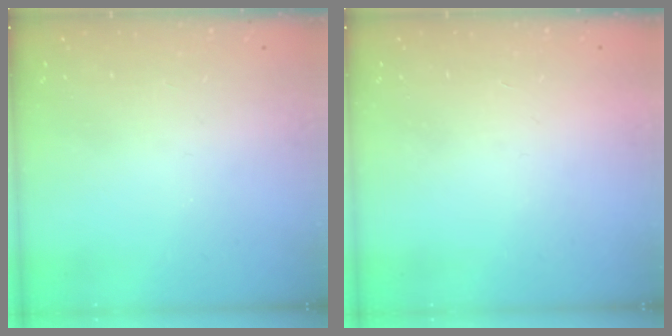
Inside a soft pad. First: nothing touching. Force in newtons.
{"total": 1.6, "press": 1.6, "slide": 0.1}